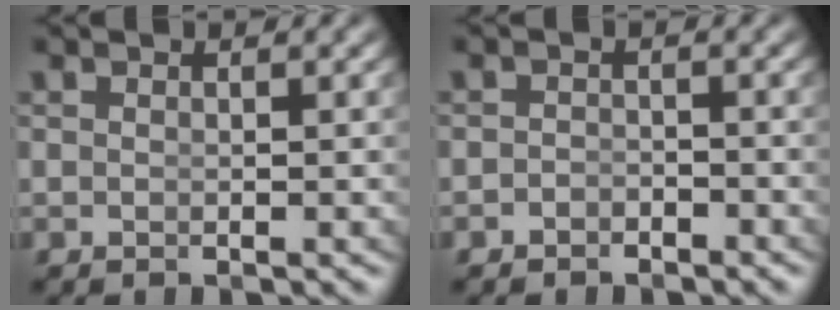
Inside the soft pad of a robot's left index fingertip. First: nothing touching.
{"total": 1.7, "force": [-1.6, 0.4, -0.2], "torque": [0.004, -0.014, -0.022]}